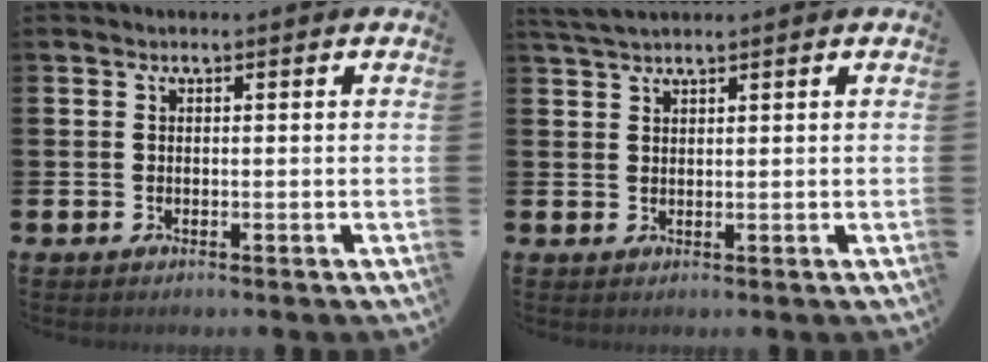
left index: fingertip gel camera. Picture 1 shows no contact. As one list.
[{"total": 1.2, "force": [1.1, 0.2, 0.1], "torque": [0.001, 0.001, 0.021]}]